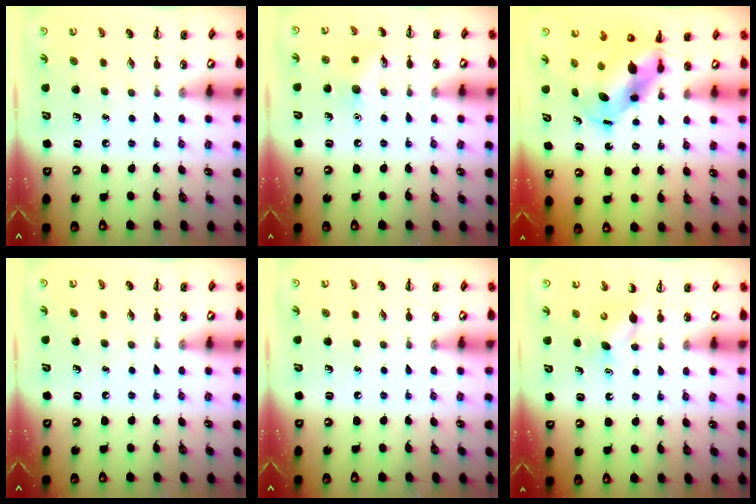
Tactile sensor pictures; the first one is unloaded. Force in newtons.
{"total": 7.4, "press": 7.3, "slide": 1.2}
{"total": 7.4, "press": 7.1, "slide": 1.9}
{"total": 0.0}
{"total": 0.0}
{"total": 3.5, "press": 3.3, "slide": 1.0}